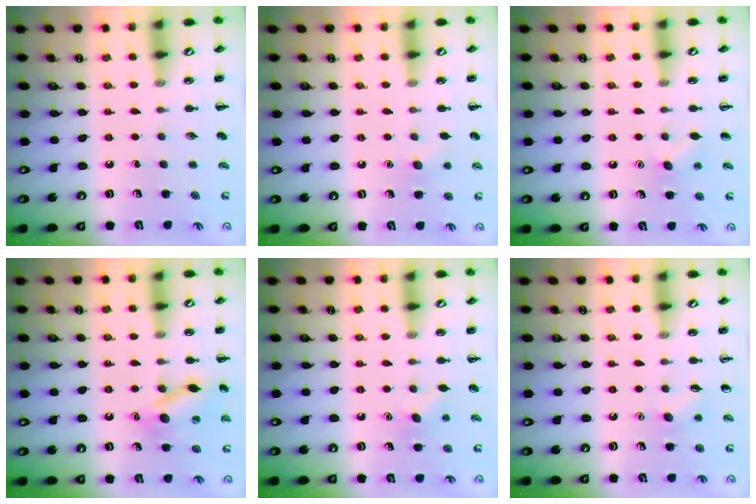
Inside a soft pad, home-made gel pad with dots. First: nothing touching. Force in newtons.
{"total": 5.7, "press": 5.6, "slide": 1.2}
{"total": 5.4, "press": 5.1, "slide": 1.7}
{"total": 12.8, "press": 12.6, "slide": 1.7}
{"total": 6.2, "press": 6.0, "slide": 1.5}
{"total": 6.0, "press": 5.8, "slide": 1.7}